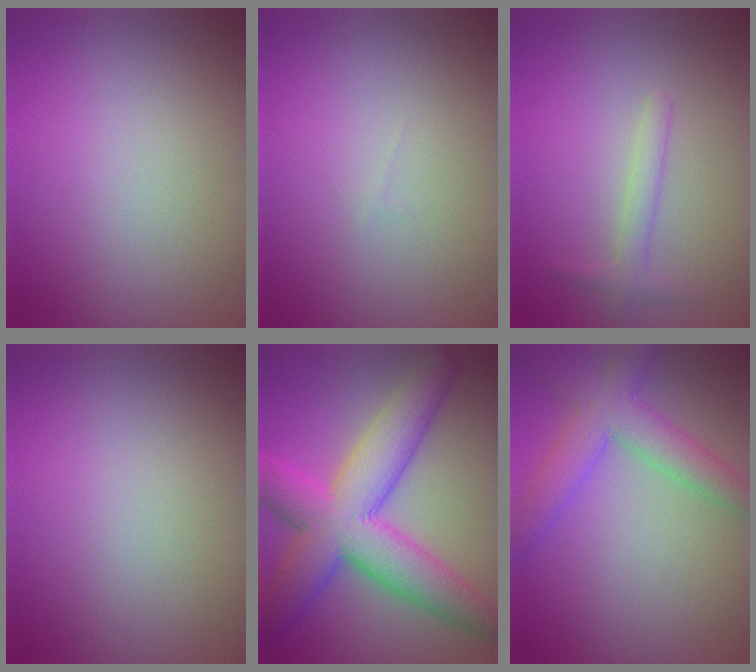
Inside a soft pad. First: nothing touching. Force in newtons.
{"total": 0.0}
{"total": 1.6, "press": 1.6, "slide": 0.1}
{"total": 0.0}
{"total": 10.1, "press": 10.1, "slide": 0.4}
{"total": 5.0, "press": 5.0, "slide": 0.1}